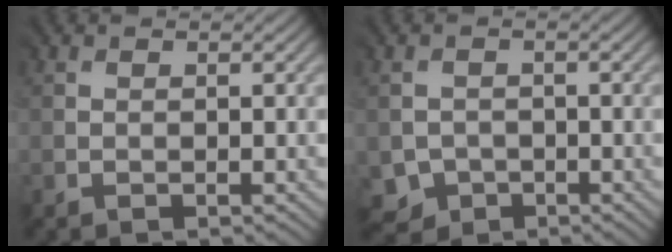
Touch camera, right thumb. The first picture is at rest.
{"total": 2.5, "force": [-1.3, 2.1, 0.3], "torque": [-0.009, -0.009, -0.022]}